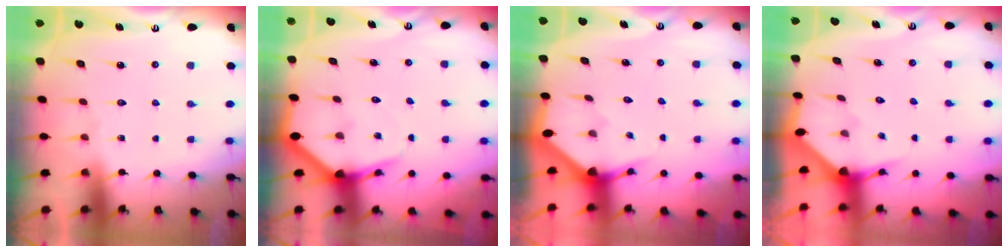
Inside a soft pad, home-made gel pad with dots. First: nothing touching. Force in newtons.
{"total": 5.1, "press": 5.0, "slide": 0.5}
{"total": 2.9, "press": 2.9, "slide": 0.2}
{"total": 2.8, "press": 2.8, "slide": 0.3}